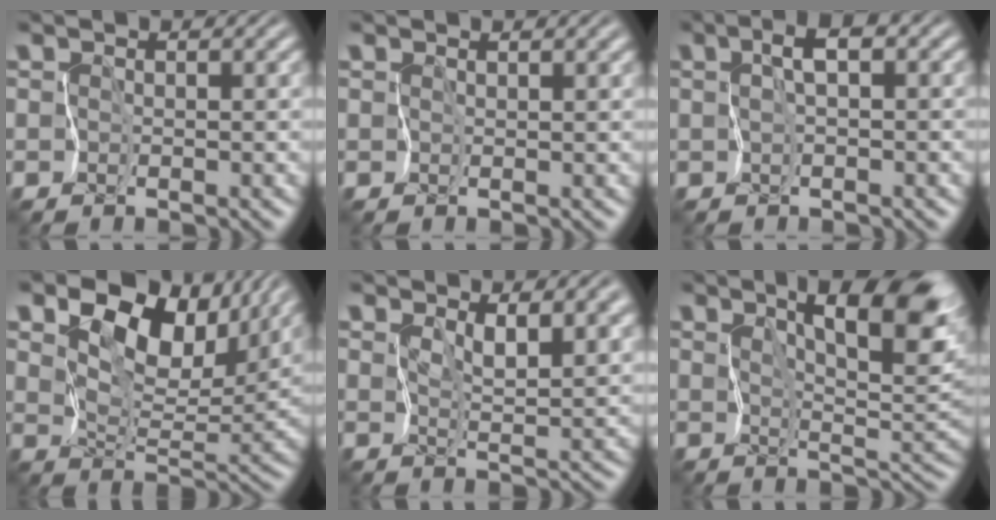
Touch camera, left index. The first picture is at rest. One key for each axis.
{"total": 1.3, "fx": 0.9, "fy": 0.2, "fz": 0.9, "tx": -0.008, "ty": 0.002, "tz": 0.020}
{"total": 2.3, "fx": 0.2, "fy": 0.8, "fz": 2.1, "tx": -0.037, "ty": 0.011, "tz": -0.001}
{"total": 9.3, "fx": 5.4, "fy": 4.8, "fz": 5.9, "tx": -0.104, "ty": -0.004, "tz": 0.094}
{"total": 4.0, "fx": 2.6, "fy": 1.1, "fz": 2.8, "tx": -0.053, "ty": -0.007, "tz": 0.053}
{"total": 9.4, "fx": 4.7, "fy": 2.5, "fz": 7.8, "tx": -0.117, "ty": 0.003, "tz": 0.080}